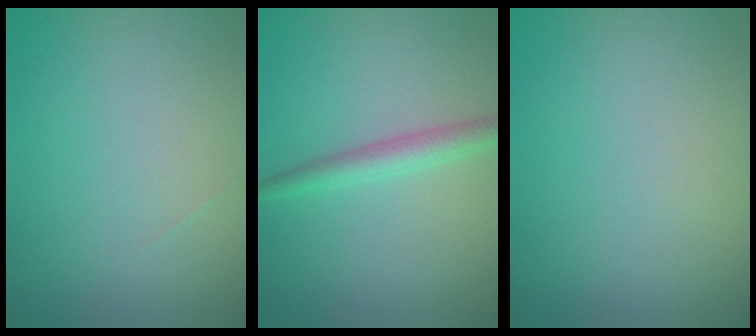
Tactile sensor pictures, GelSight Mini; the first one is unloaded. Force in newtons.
{"total": 2.4, "press": 2.4, "slide": 0.0}
{"total": 0.0}